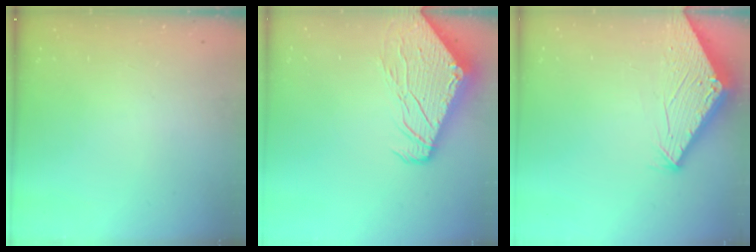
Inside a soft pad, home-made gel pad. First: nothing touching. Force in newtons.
{"total": 13.5, "press": 13.4, "slide": 1.6}
{"total": 2.9, "press": 2.9, "slide": 0.1}